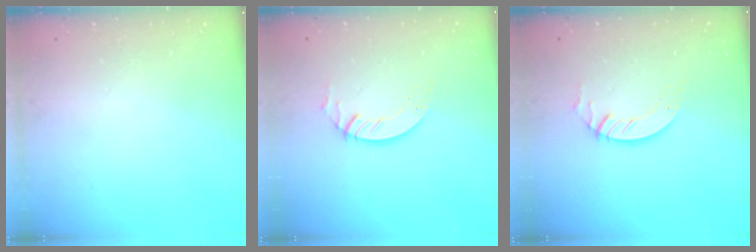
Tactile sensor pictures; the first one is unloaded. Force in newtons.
{"total": 2.8, "press": 2.8, "slide": 0.2}
{"total": 2.8, "press": 2.8, "slide": 0.2}